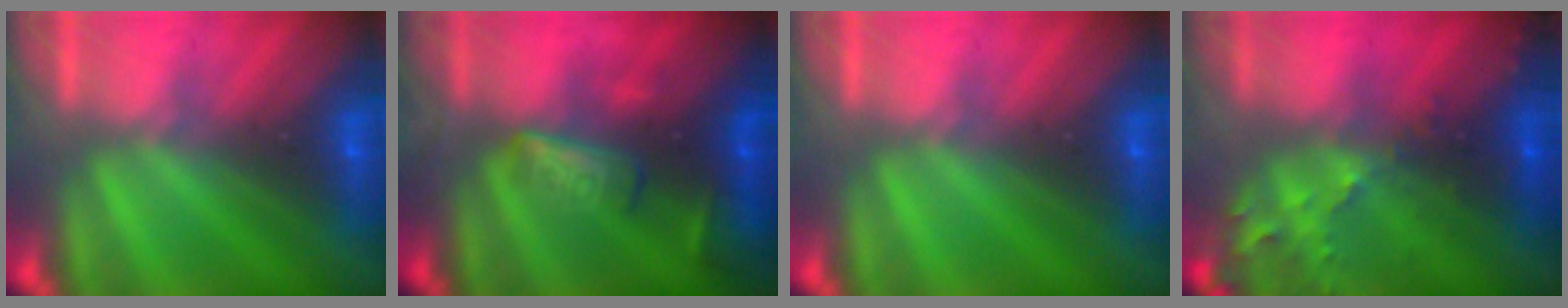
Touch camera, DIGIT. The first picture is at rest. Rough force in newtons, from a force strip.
{"total": 2.7}
{"total": 0.0}
{"total": 6.7}